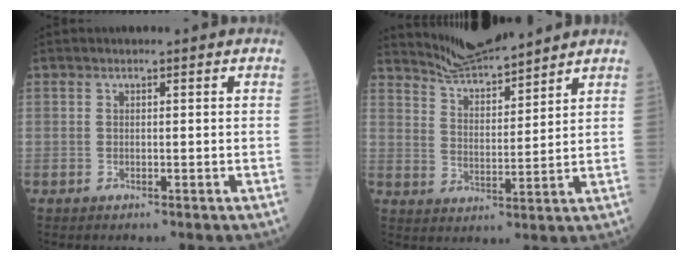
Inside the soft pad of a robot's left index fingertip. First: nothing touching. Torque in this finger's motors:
{"motor_torque": [-0.35, -0.56, -0.22, -0.21]}